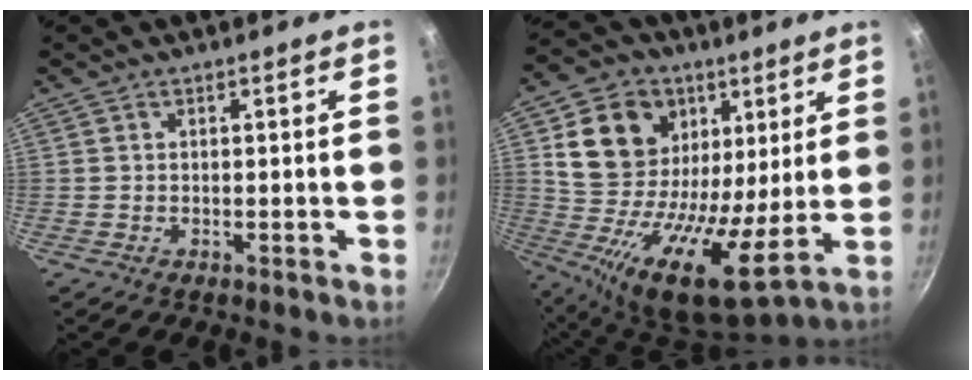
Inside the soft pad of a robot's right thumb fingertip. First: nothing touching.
{"total": 20.3, "force": [7.2, 14.0, 12.7], "torque": [-0.226, -0.030, 0.116]}